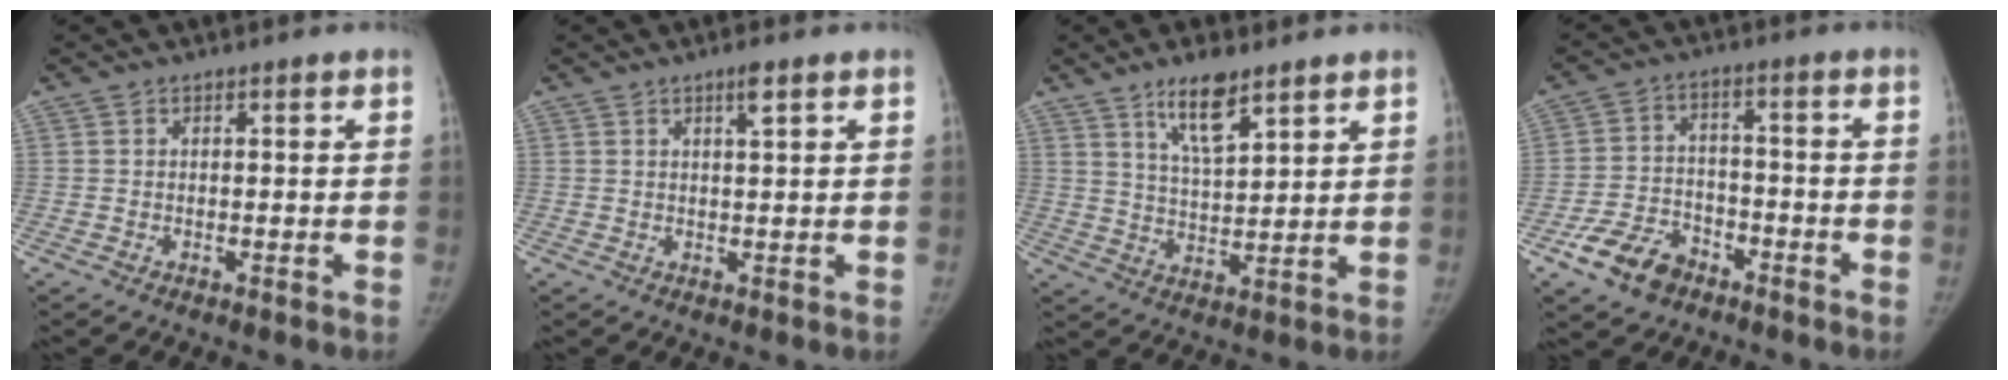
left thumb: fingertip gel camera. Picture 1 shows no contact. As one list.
[{"total": 2.3, "force": [1.3, 0.3, 1.9], "torque": [-0.033, -0.006, 0.022]}, {"total": 8.7, "force": [5.7, 2.7, 6.0], "torque": [-0.093, -0.038, 0.106]}, {"total": 9.2, "force": [-5.7, 6.0, 4.1], "torque": [-0.062, 0.030, -0.102]}]